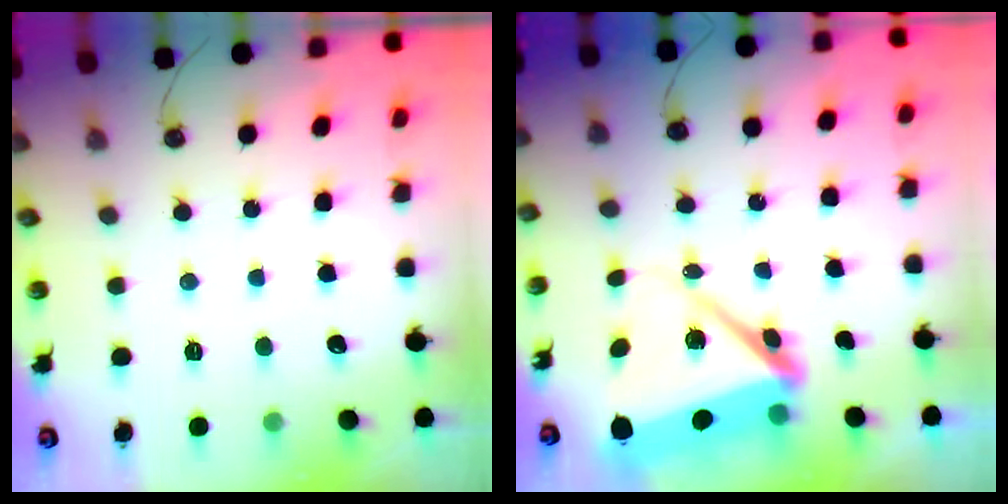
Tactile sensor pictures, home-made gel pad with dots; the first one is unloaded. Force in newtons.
{"total": 12.4, "press": 12.3, "slide": 1.5}